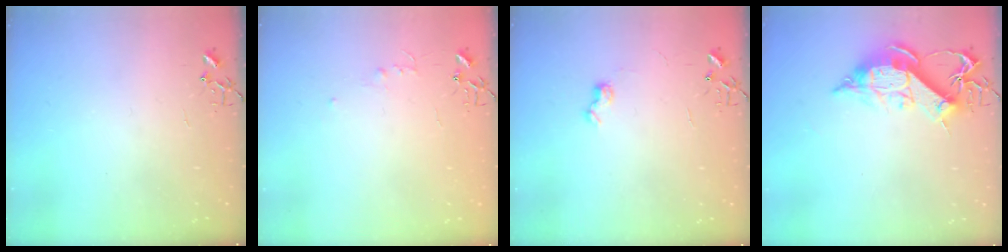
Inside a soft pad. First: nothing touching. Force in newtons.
{"total": 3.9, "press": 3.9, "slide": 0.4}
{"total": 6.0, "press": 6.0, "slide": 0.7}
{"total": 13.0, "press": 12.9, "slide": 1.5}